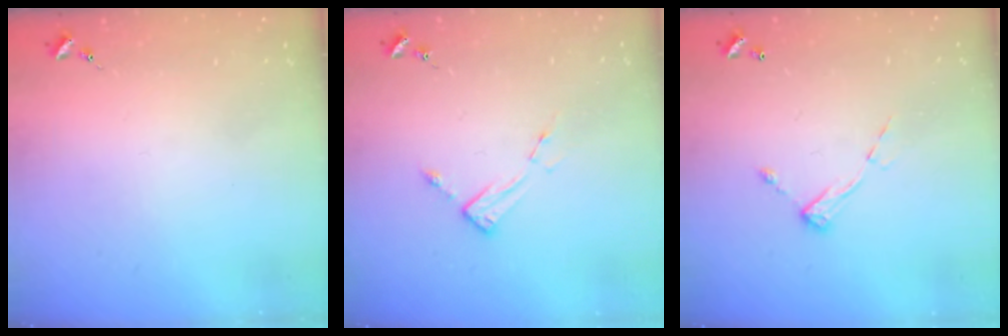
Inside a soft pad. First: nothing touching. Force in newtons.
{"total": 4.4, "press": 4.4, "slide": 0.2}
{"total": 6.5, "press": 6.4, "slide": 0.6}